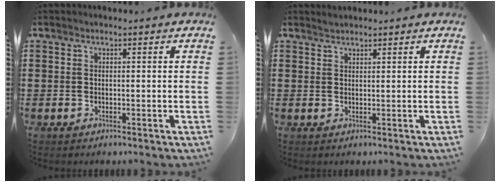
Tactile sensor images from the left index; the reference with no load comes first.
{"total": 1.2, "force": [1.2, 0.3, 0.0], "torque": [-0.003, 0.000, 0.023]}